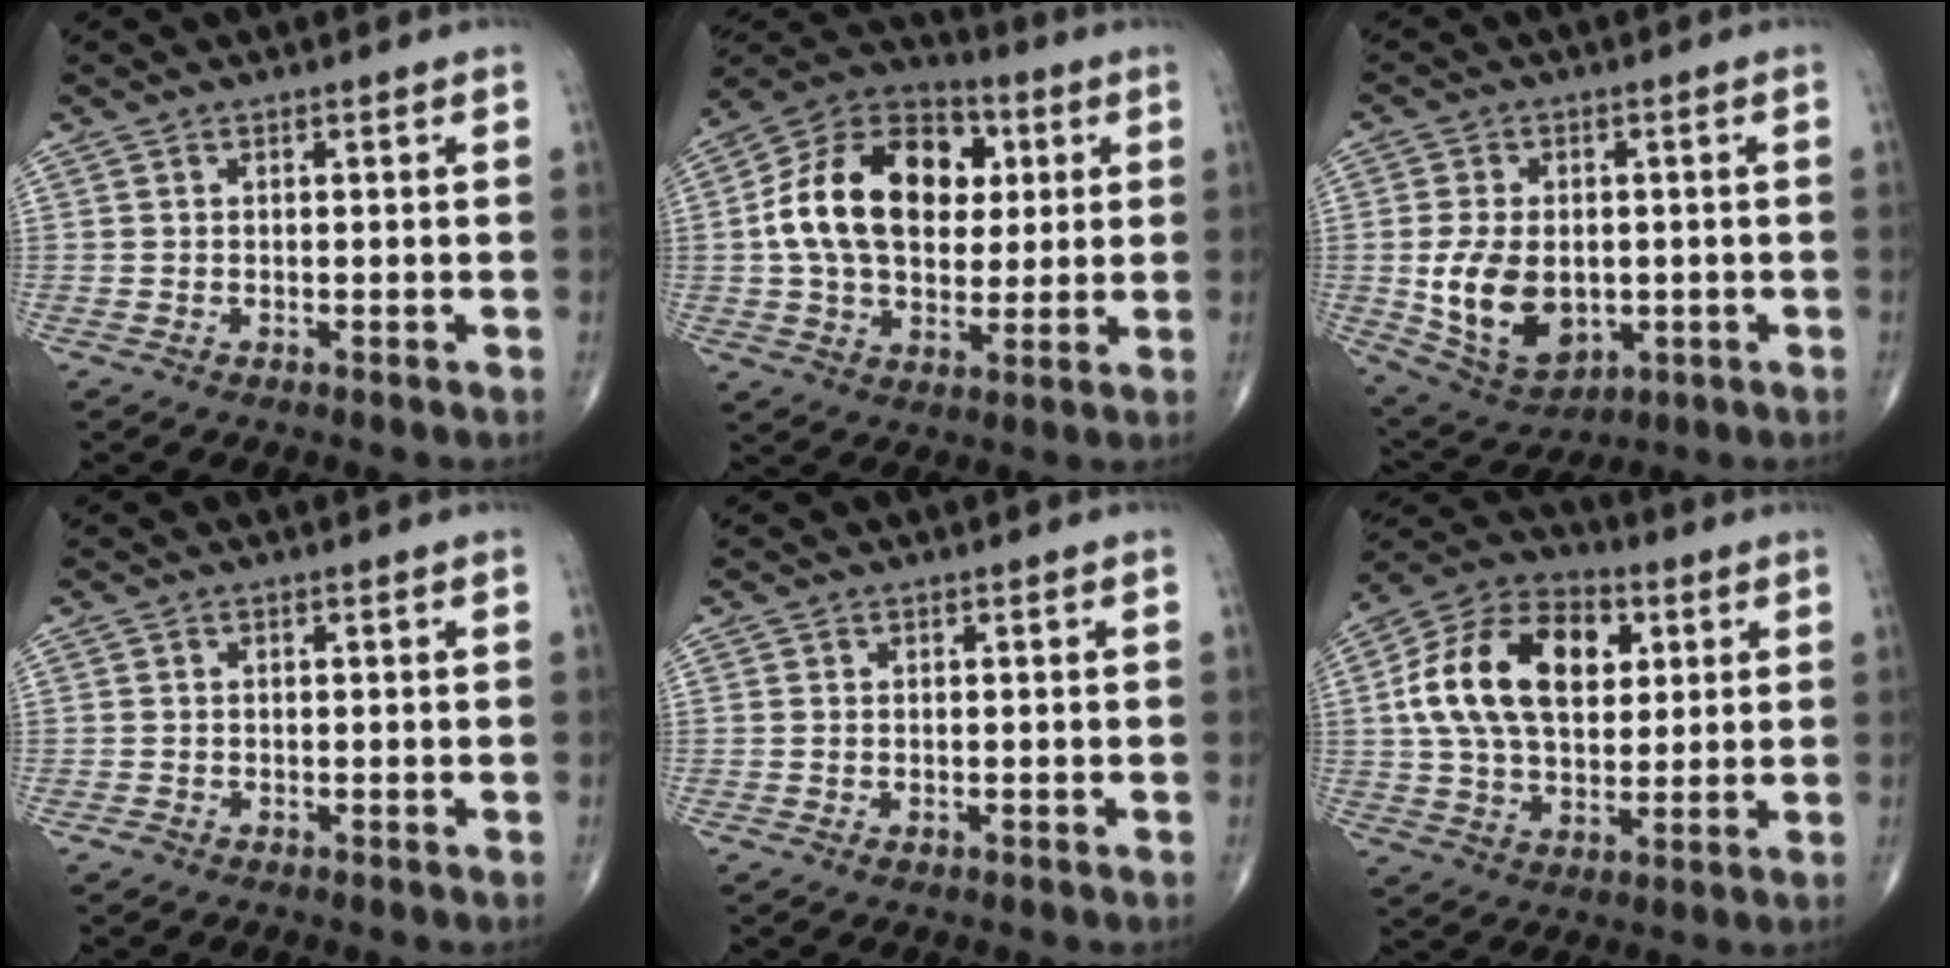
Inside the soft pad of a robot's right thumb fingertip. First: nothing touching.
{"total": 21.0, "force": [3.2, 14.5, 14.9], "torque": [-0.234, 0.016, 0.052]}
{"total": 13.5, "force": [-1.4, 9.1, 9.9], "torque": [-0.160, -0.006, -0.003]}
{"total": 0.7, "force": [-0.4, 0.5, 0.1], "torque": [-0.003, 0.001, -0.011]}
{"total": 0.6, "force": [-0.2, 0.4, 0.4], "torque": [-0.009, -0.001, -0.001]}
{"total": 19.9, "force": [4.4, 12.7, 14.6], "torque": [-0.242, 0.009, 0.072]}